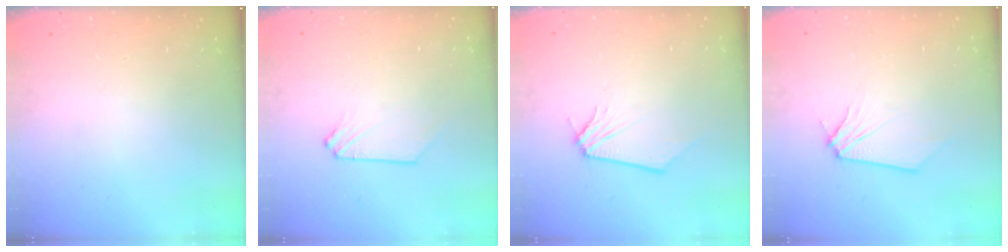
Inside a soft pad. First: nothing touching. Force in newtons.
{"total": 0.0}
{"total": 0.0}
{"total": 0.0}